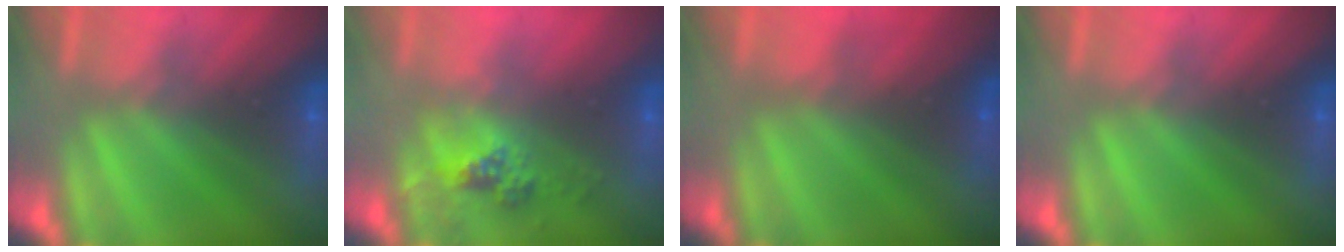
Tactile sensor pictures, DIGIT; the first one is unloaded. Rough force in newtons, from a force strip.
{"total": 2.4}
{"total": 2.1}
{"total": 0.0}